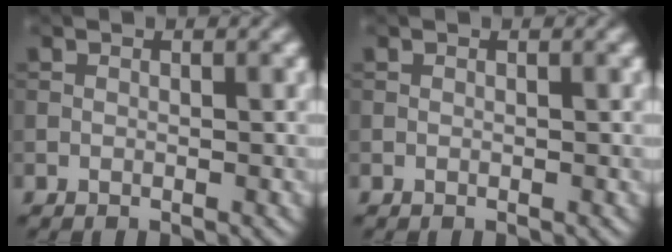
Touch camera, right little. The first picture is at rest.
{"total": 0.0}